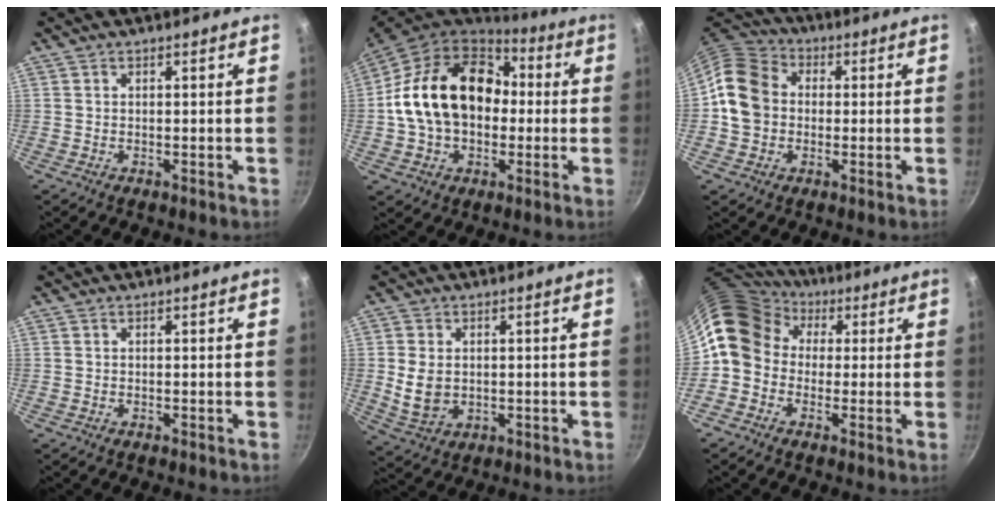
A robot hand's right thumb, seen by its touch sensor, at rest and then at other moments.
{"total": 22.0, "force": [1.1, 16.0, 15.1], "torque": [-0.244, 0.048, 0.016]}
{"total": 11.2, "force": [-0.1, 9.3, 6.1], "torque": [-0.086, 0.019, -0.021]}
{"total": 0.0}
{"total": 6.9, "force": [0.4, 5.2, 4.5], "torque": [-0.078, -0.008, 0.017]}
{"total": 12.4, "force": [2.2, 10.5, 6.2], "torque": [-0.096, 0.029, 0.018]}